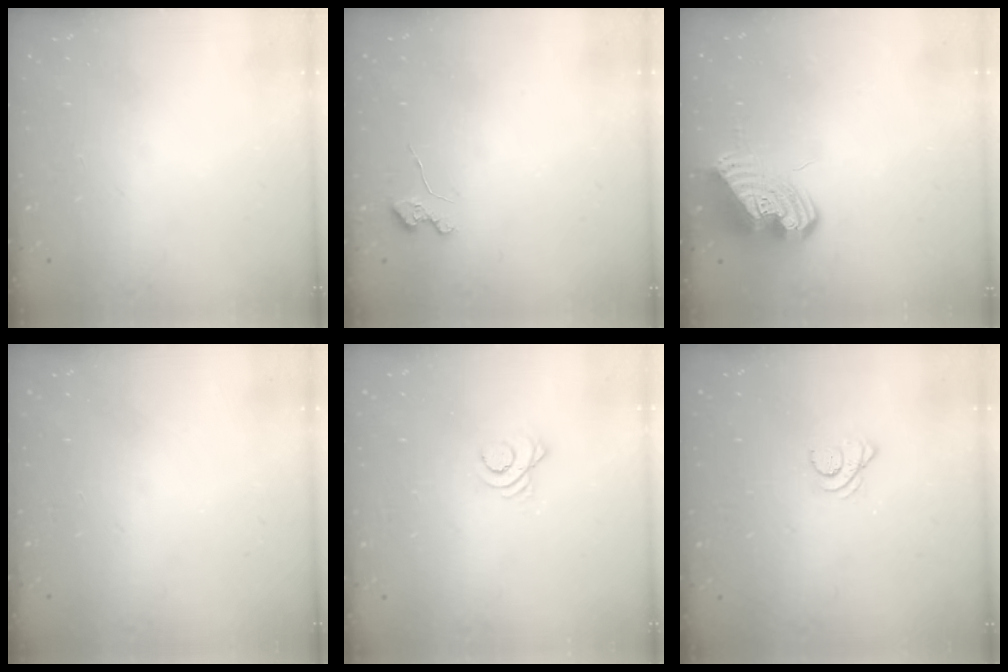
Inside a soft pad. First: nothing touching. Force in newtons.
{"total": 3.6, "press": 3.6, "slide": 0.5}
{"total": 11.2, "press": 11.1, "slide": 1.7}
{"total": 0.0}
{"total": 2.9, "press": 2.9, "slide": 0.4}
{"total": 2.9, "press": 2.9, "slide": 0.4}